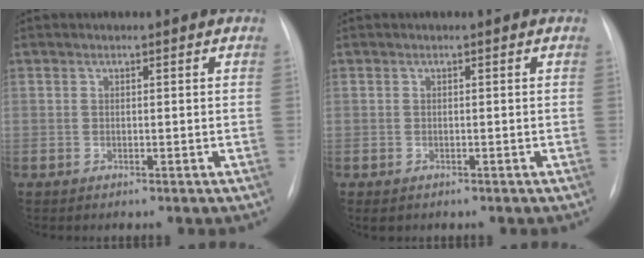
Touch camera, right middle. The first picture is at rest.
{"total": 1.1, "force": [-0.6, 0.7, 0.5], "torque": [-0.006, 0.000, -0.002]}